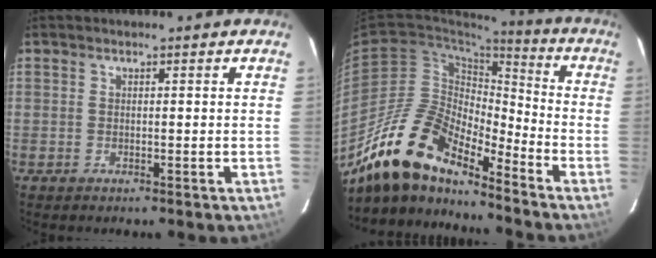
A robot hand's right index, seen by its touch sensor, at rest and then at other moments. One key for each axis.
{"total": 17.9, "fx": -14.7, "fy": 5.2, "fz": 8.9, "tx": -0.155, "ty": -0.006, "tz": -0.282}